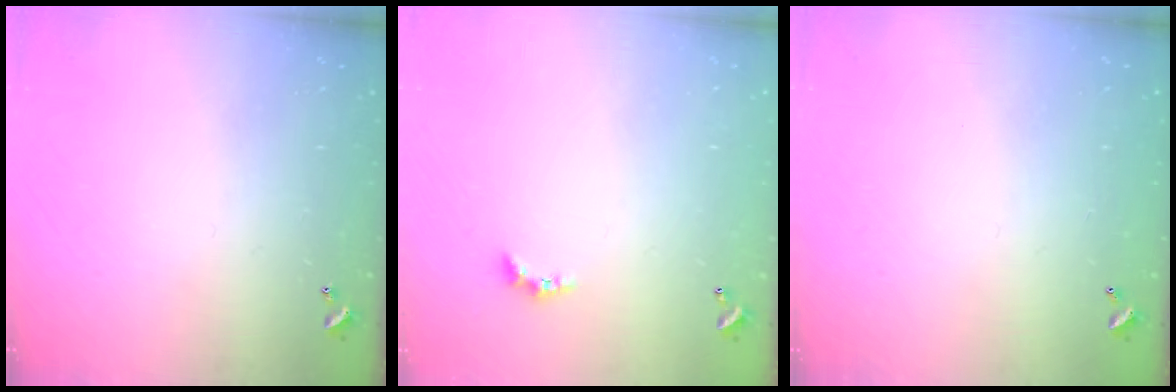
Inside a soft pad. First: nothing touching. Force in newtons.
{"total": 2.5, "press": 2.5, "slide": 0.6}
{"total": 2.9, "press": 2.9, "slide": 0.1}